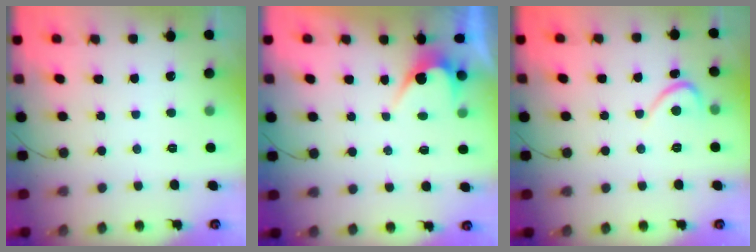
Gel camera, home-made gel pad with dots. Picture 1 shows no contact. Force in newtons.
{"total": 3.7, "press": 3.7, "slide": 0.3}
{"total": 2.7, "press": 2.7, "slide": 0.3}